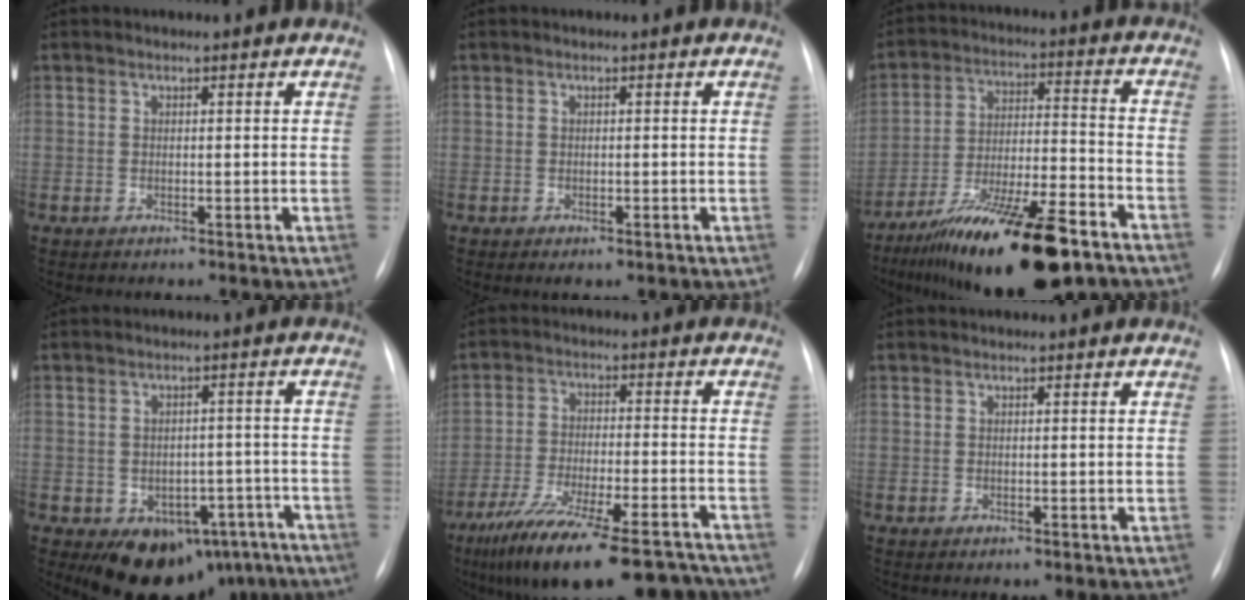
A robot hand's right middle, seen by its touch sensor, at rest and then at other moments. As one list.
[{"total": 1.2, "force": [-0.6, 0.6, 0.9], "torque": [-0.010, -0.001, -0.003]}, {"total": 19.7, "force": [-13.5, 3.6, 13.9], "torque": [-0.211, -0.008, -0.225]}, {"total": 12.5, "force": [-7.9, 7.8, 5.8], "torque": [-0.050, 0.022, -0.099]}, {"total": 19.5, "force": [-15.7, 3.9, 11.0], "torque": [-0.158, -0.008, -0.245]}, {"total": 0.0}]